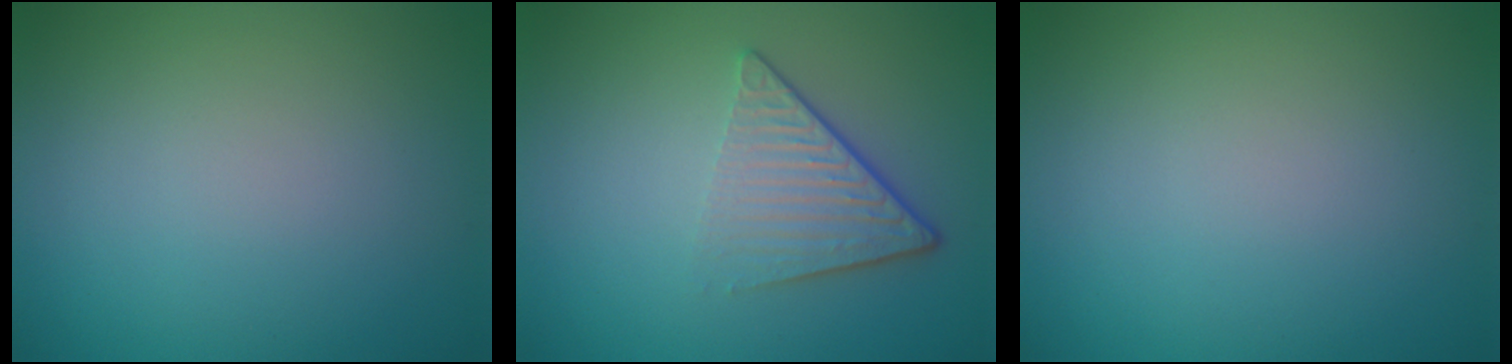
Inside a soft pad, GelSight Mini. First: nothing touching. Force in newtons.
{"total": 4.6, "press": 2.8, "slide": 3.7}
{"total": 0.0}